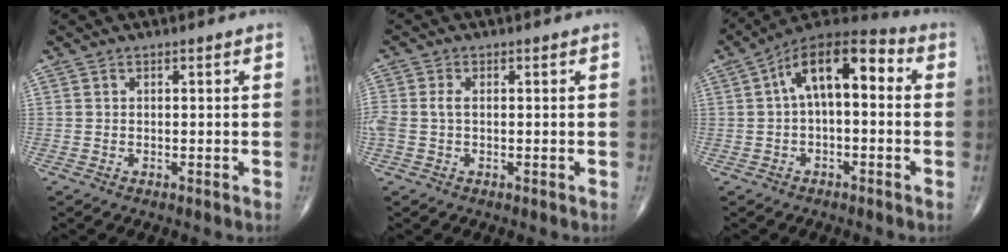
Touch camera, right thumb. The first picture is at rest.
{"total": 3.1, "force": [0.0, 1.8, 2.5], "torque": [-0.076, 0.008, -0.001]}
{"total": 13.1, "force": [1.7, 6.3, 11.3], "torque": [-0.166, 0.044, 0.016]}